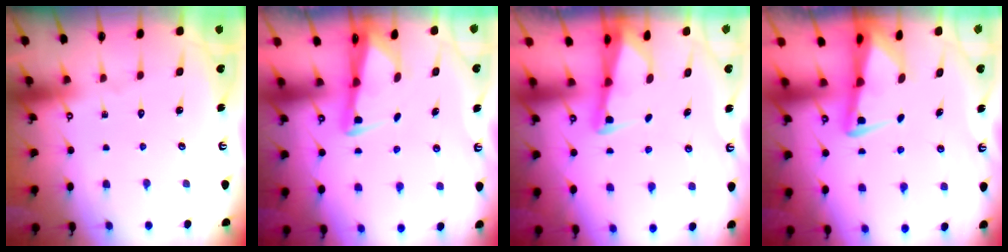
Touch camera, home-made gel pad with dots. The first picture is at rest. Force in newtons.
{"total": 2.6, "press": 2.6, "slide": 0.5}
{"total": 2.4, "press": 2.4, "slide": 0.2}
{"total": 3.0, "press": 2.9, "slide": 0.6}